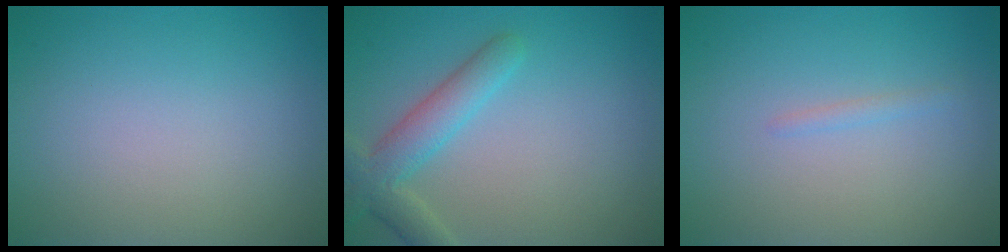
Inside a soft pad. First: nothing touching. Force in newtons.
{"total": 3.9, "press": 3.9, "slide": 0.3}
{"total": 0.7, "press": 0.7, "slide": 0.1}